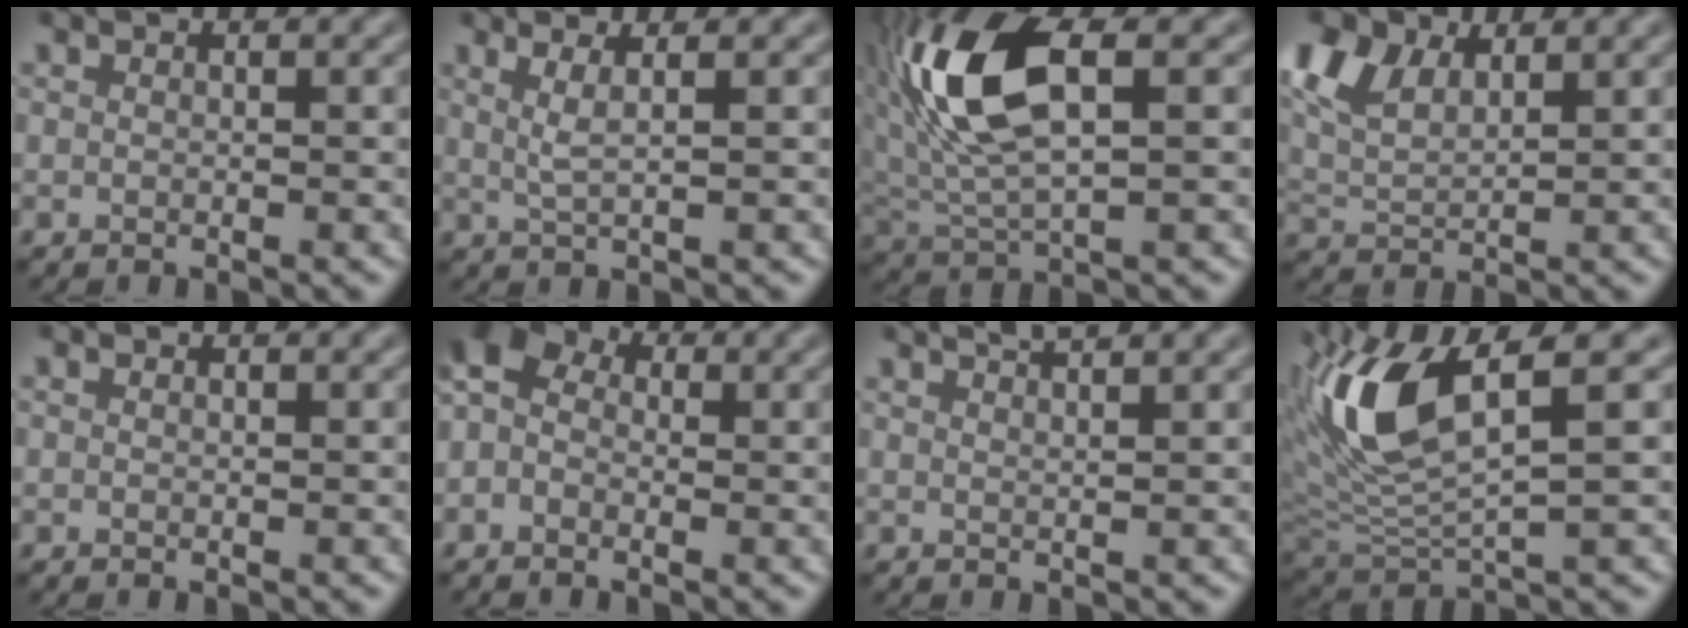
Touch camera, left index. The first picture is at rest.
{"total": 2.4, "force": [0.9, 0.7, 2.1], "torque": [-0.038, -0.003, 0.012]}
{"total": 10.8, "force": [2.6, 5.0, 9.2], "torque": [-0.194, 0.020, 0.044]}
{"total": 8.9, "force": [5.0, 5.0, 5.5], "torque": [-0.145, 0.037, 0.083]}
{"total": 0.0}
{"total": 5.6, "force": [0.0, 4.5, 3.4], "torque": [-0.065, 0.026, -0.026]}
{"total": 2.3, "force": [1.9, 0.6, 1.2], "torque": [0.000, 0.006, 0.010]}
{"total": 9.1, "force": [3.4, 3.3, 7.8], "torque": [-0.175, 0.002, 0.066]}